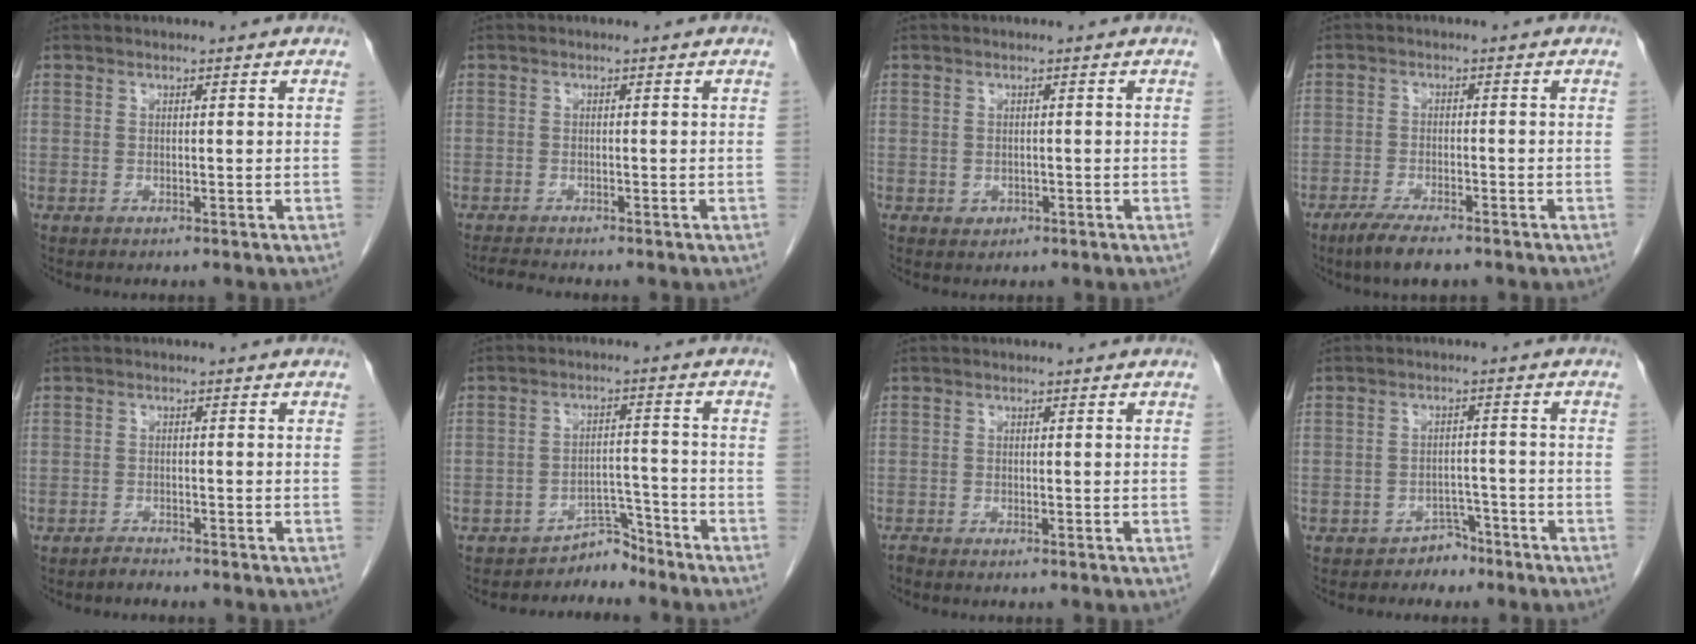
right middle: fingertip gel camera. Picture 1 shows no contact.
{"total": 1.8, "force": [-1.7, -0.3, 0.4], "torque": [-0.013, -0.010, -0.033]}
{"total": 1.2, "force": [-0.4, 1.0, 0.4], "torque": [-0.007, 0.002, 0.001]}
{"total": 5.3, "force": [-3.9, 1.0, 3.4], "torque": [-0.067, -0.010, -0.065]}
{"total": 1.1, "force": [-1.1, 0.1, -0.1], "torque": [0.003, -0.003, -0.017]}
{"total": 3.6, "force": [-3.4, 1.1, -0.2], "torque": [0.014, 0.009, -0.052]}
{"total": 0.5, "force": [-0.5, 0.0, 0.1], "torque": [-0.006, -0.001, -0.009]}
{"total": 3.2, "force": [-2.6, 1.9, 0.0], "torque": [-0.001, 0.011, -0.035]}